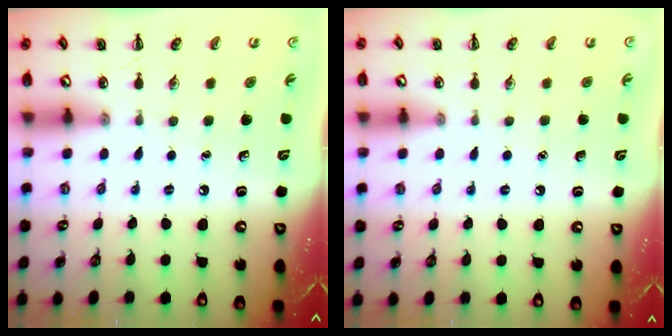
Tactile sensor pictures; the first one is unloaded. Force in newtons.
{"total": 1.4, "press": 1.4, "slide": 0.1}